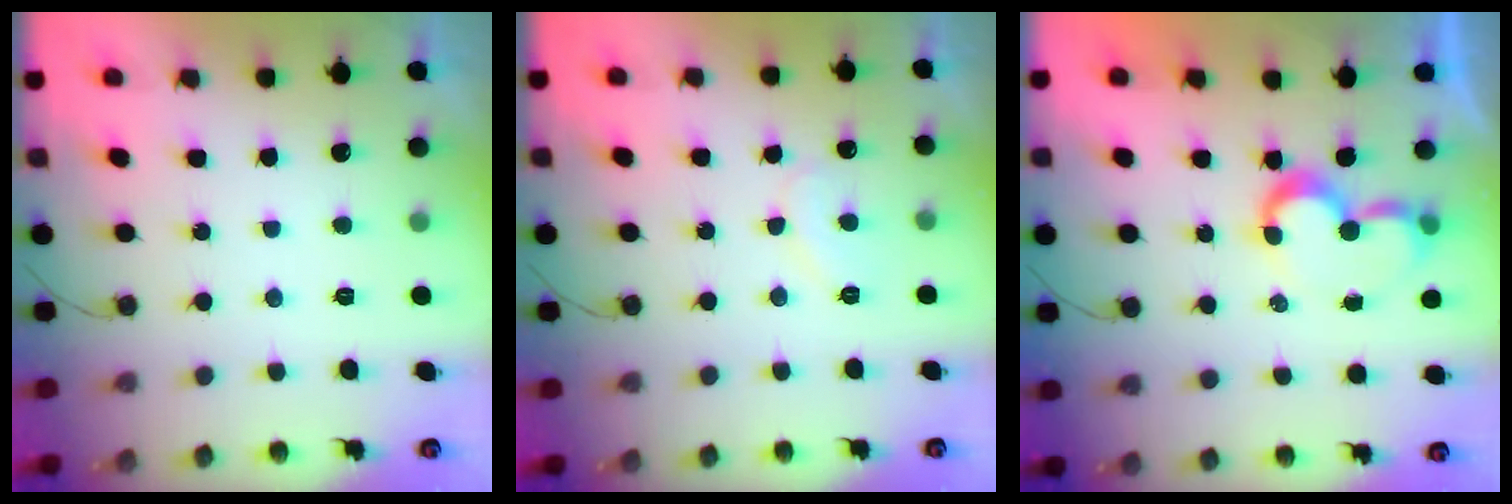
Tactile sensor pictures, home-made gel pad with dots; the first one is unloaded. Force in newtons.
{"total": 8.3, "press": 8.3, "slide": 0.5}
{"total": 7.7, "press": 7.7, "slide": 0.7}